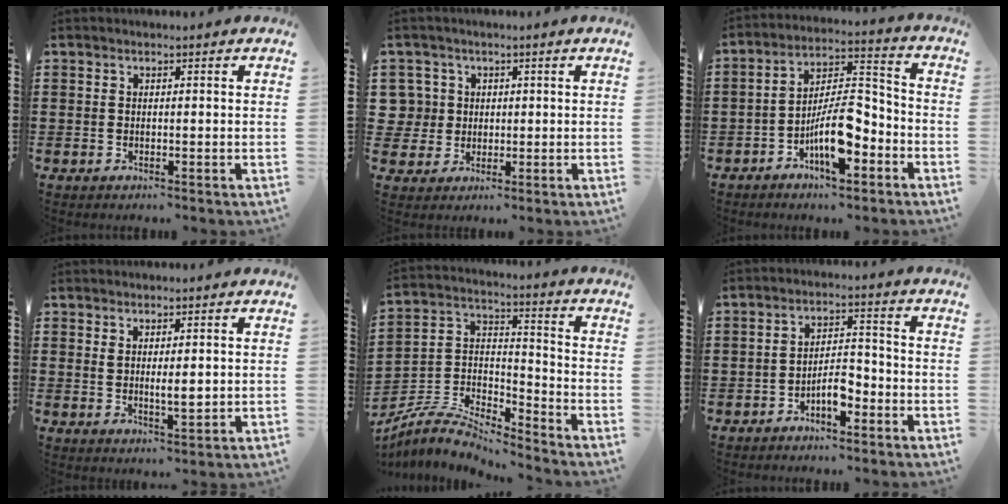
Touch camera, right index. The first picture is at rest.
{"total": 4.3, "force": [0.7, 4.2, 0.6], "torque": [-0.039, 0.011, 0.010]}
{"total": 10.3, "force": [-5.4, 3.8, 7.9], "torque": [-0.153, 0.008, -0.099]}
{"total": 3.3, "force": [0.8, 1.1, 3.0], "torque": [-0.043, -0.006, 0.010]}
{"total": 7.4, "force": [-6.9, 1.4, 2.2], "torque": [-0.054, 0.005, -0.140]}
{"total": 5.0, "force": [-2.7, 2.1, 3.7], "torque": [-0.070, 0.008, -0.052]}